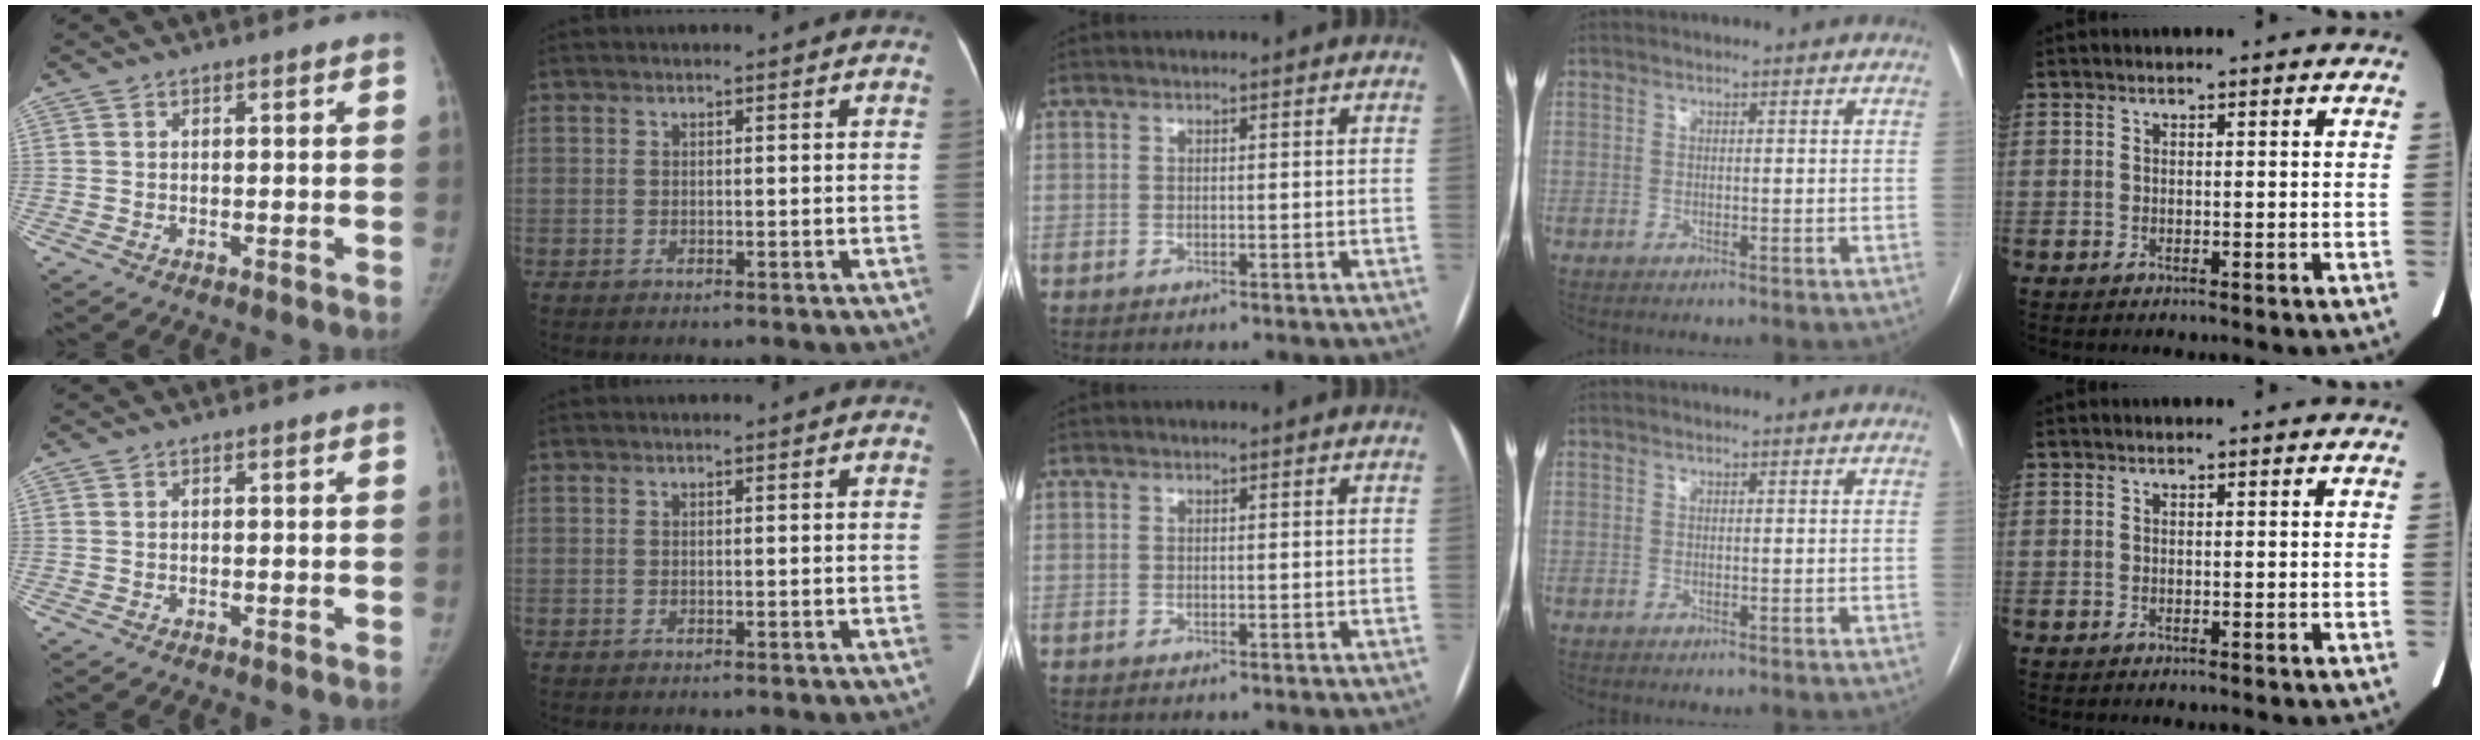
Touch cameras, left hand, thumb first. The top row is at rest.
{}